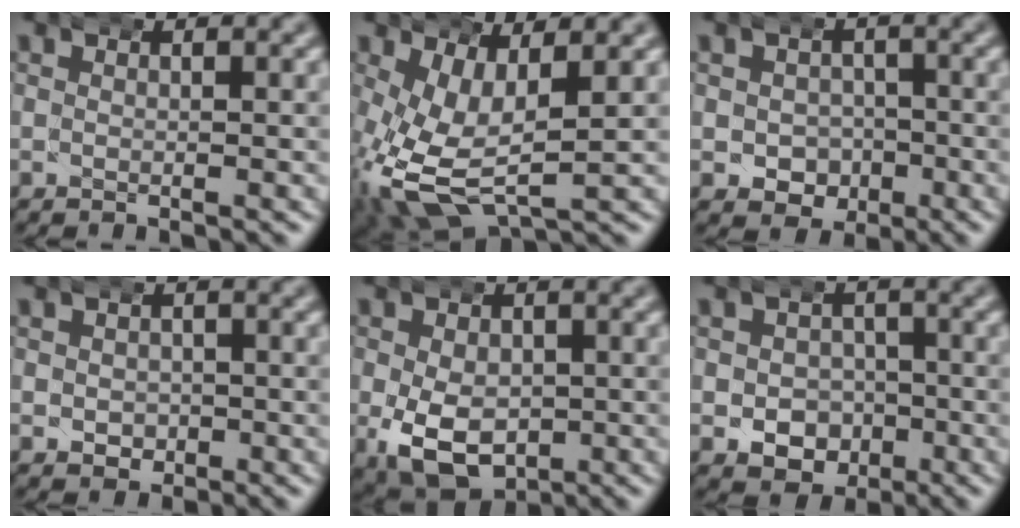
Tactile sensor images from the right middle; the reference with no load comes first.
{"total": 8.6, "force": [-2.5, 5.8, 5.8], "torque": [-0.155, -0.051, -0.018]}
{"total": 4.7, "force": [-1.8, 4.1, 1.3], "torque": [-0.016, -0.020, -0.021]}
{"total": 2.1, "force": [-0.5, 1.8, 0.8], "torque": [-0.017, -0.009, 0.000]}
{"total": 9.8, "force": [-3.3, 7.7, 5.1], "torque": [-0.120, -0.052, -0.029]}
{"total": 6.2, "force": [-2.5, 5.4, 1.9], "torque": [-0.023, -0.027, -0.034]}